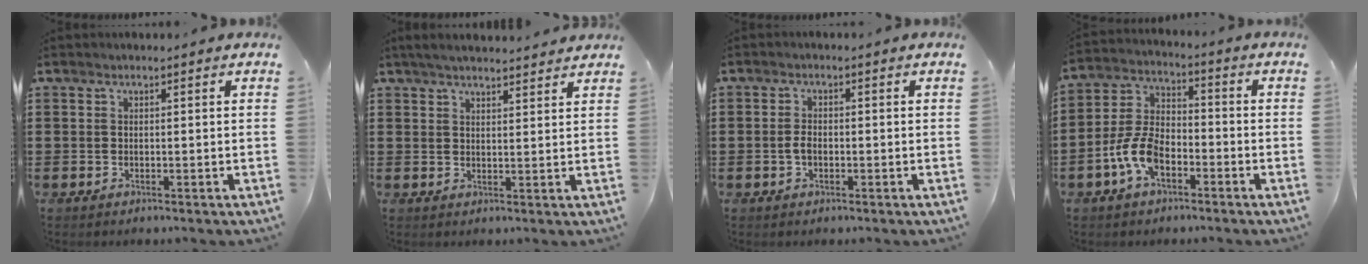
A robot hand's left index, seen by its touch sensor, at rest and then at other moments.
{"total": 3.0, "force": [2.9, 0.2, 0.9], "torque": [-0.025, -0.003, 0.053]}
{"total": 2.2, "force": [-0.5, 1.1, 1.8], "torque": [-0.051, -0.004, -0.014]}
{"total": 8.0, "force": [-3.9, 4.4, 5.4], "torque": [-0.146, 0.002, -0.081]}